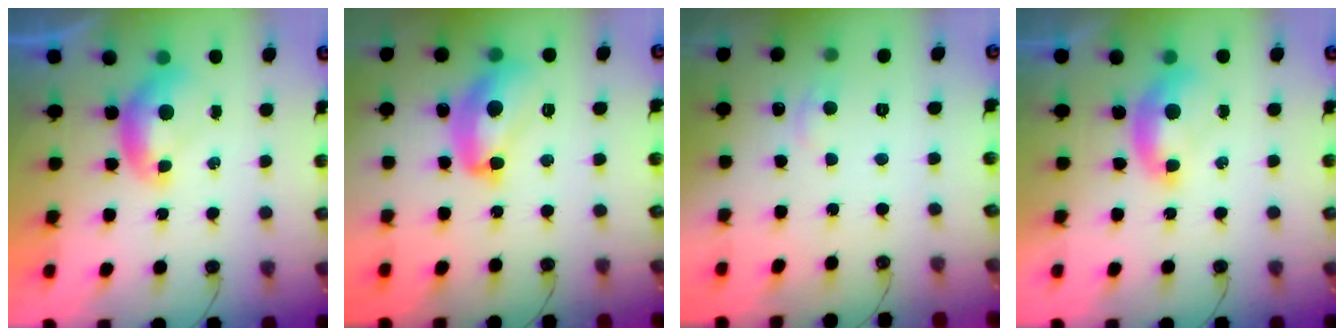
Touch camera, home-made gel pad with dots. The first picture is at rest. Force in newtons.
{"total": 10.4, "press": 10.3, "slide": 0.9}
{"total": 1.3, "press": 1.2, "slide": 0.5}
{"total": 1.7, "press": 1.6, "slide": 0.6}